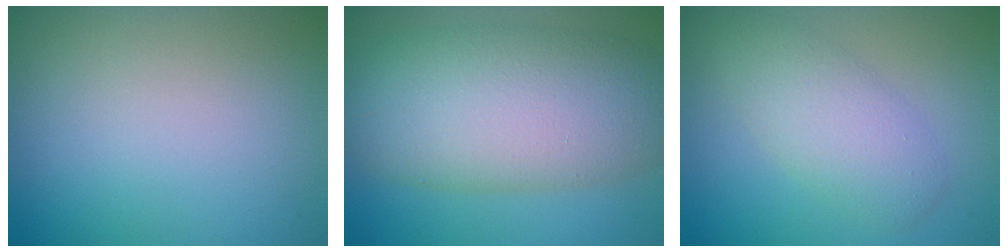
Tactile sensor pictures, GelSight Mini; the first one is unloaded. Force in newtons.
{"total": 10.7, "press": 10.7, "slide": 0.5}
{"total": 4.1, "press": 4.1, "slide": 0.1}